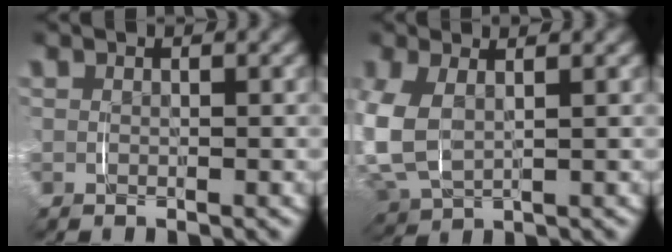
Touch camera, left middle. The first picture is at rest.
{"total": 6.3, "force": [0.0, 4.9, 3.9], "torque": [-0.134, -0.016, 0.006]}